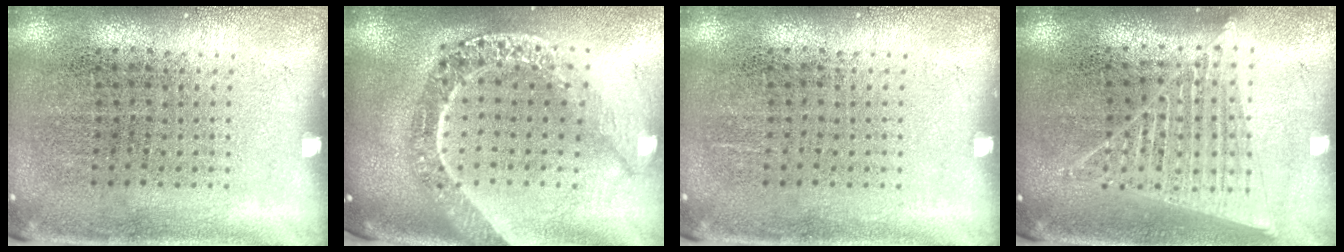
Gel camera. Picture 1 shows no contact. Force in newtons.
{"total": 2.7, "press": 2.2, "slide": 1.6}
{"total": 0.0}
{"total": 1.9, "press": 1.7, "slide": 0.8}